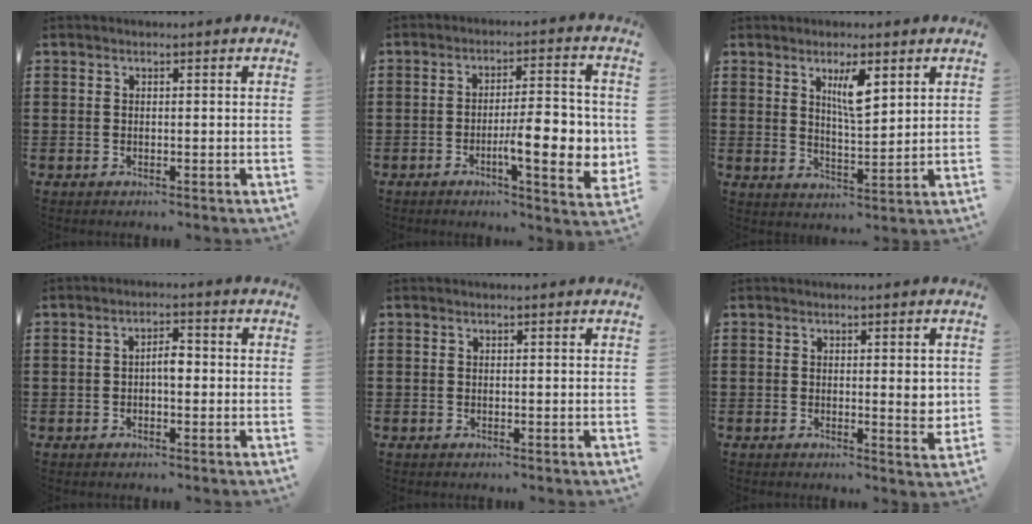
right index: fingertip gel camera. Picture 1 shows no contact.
{"total": 10.9, "force": [-2.1, 3.0, 10.2], "torque": [-0.148, -0.006, -0.035]}
{"total": 5.5, "force": [2.8, 1.5, 4.4], "torque": [-0.079, -0.001, 0.044]}
{"total": 2.8, "force": [-0.3, 1.1, 2.6], "torque": [-0.048, 0.005, -0.008]}
{"total": 0.0}
{"total": 3.7, "force": [0.4, 0.9, 3.5], "torque": [-0.049, -0.005, 0.002]}